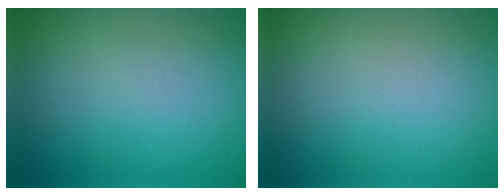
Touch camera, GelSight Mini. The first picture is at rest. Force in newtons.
{"total": 0.0}